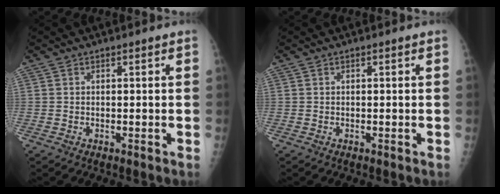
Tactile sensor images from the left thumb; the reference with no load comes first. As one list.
[{"total": 0.0}]